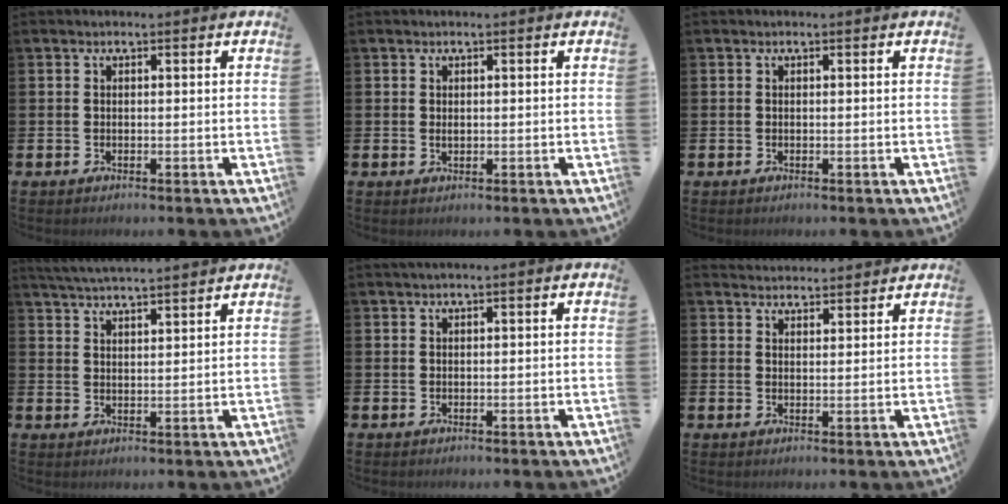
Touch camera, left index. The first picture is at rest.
{"total": 0.6, "force": [0.2, 0.3, 0.4], "torque": [-0.007, 0.002, 0.003]}
{"total": 0.0}
{"total": 4.4, "force": [4.3, -0.5, 0.3], "torque": [-0.023, -0.021, 0.078]}
{"total": 0.6, "force": [0.4, -0.1, 0.4], "torque": [-0.012, 0.004, 0.008]}
{"total": 3.1, "force": [3.0, 0.4, -0.2], "torque": [0.000, -0.017, 0.056]}